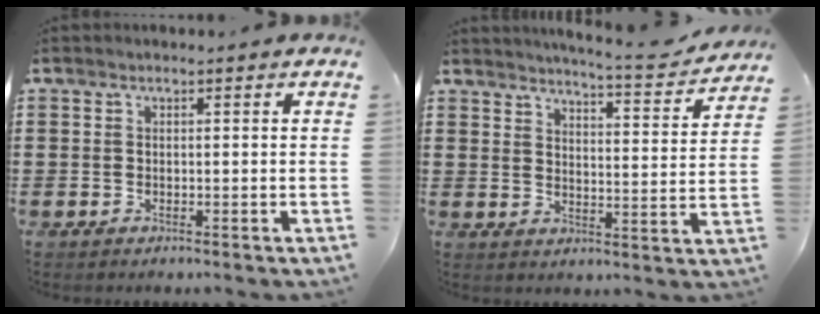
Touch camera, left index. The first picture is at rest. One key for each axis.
{"total": 5.3, "fx": 5.0, "fy": -0.5, "fz": 1.7, "tx": -0.040, "ty": -0.039, "tz": 0.080}